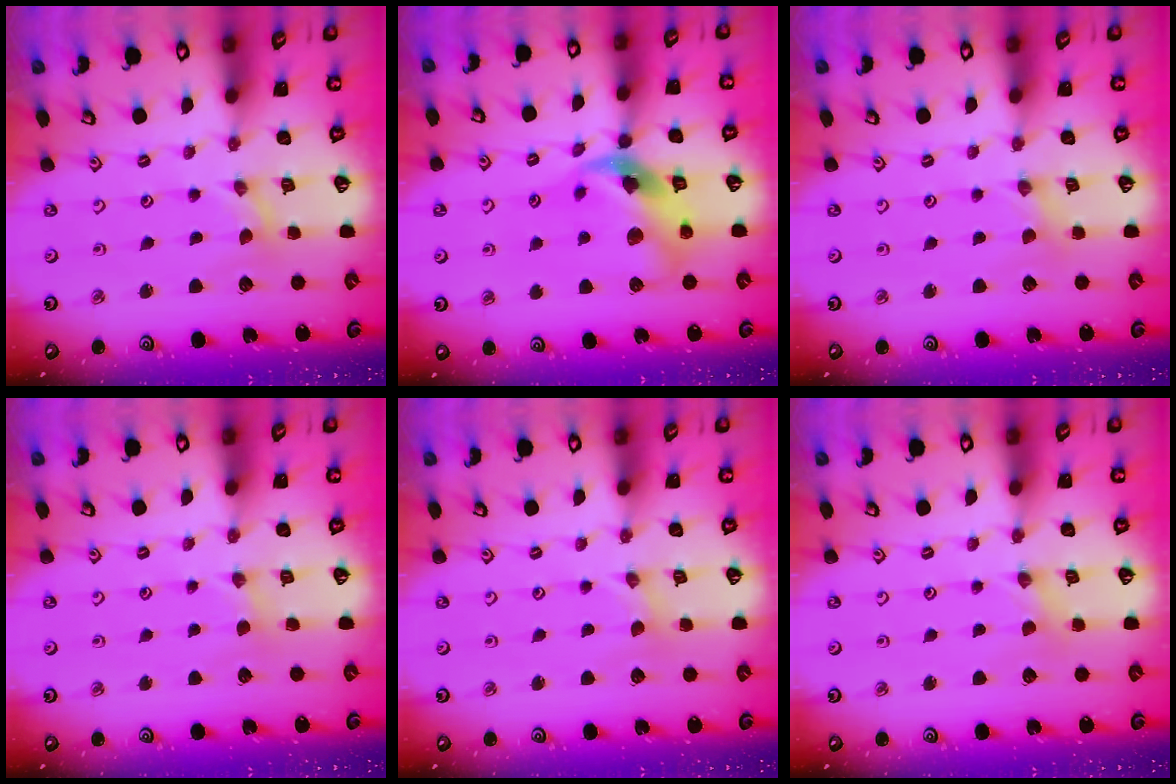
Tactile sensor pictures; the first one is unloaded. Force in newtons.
{"total": 12.9, "press": 12.7, "slide": 1.7}
{"total": 0.0}
{"total": 1.3, "press": 1.2, "slide": 0.3}
{"total": 0.0}
{"total": 0.0}